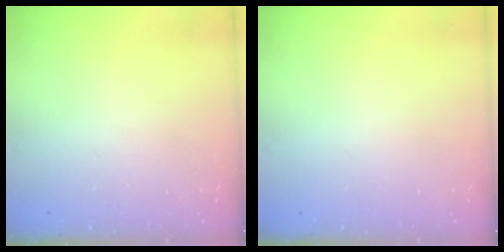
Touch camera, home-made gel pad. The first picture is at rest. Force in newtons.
{"total": 0.0}